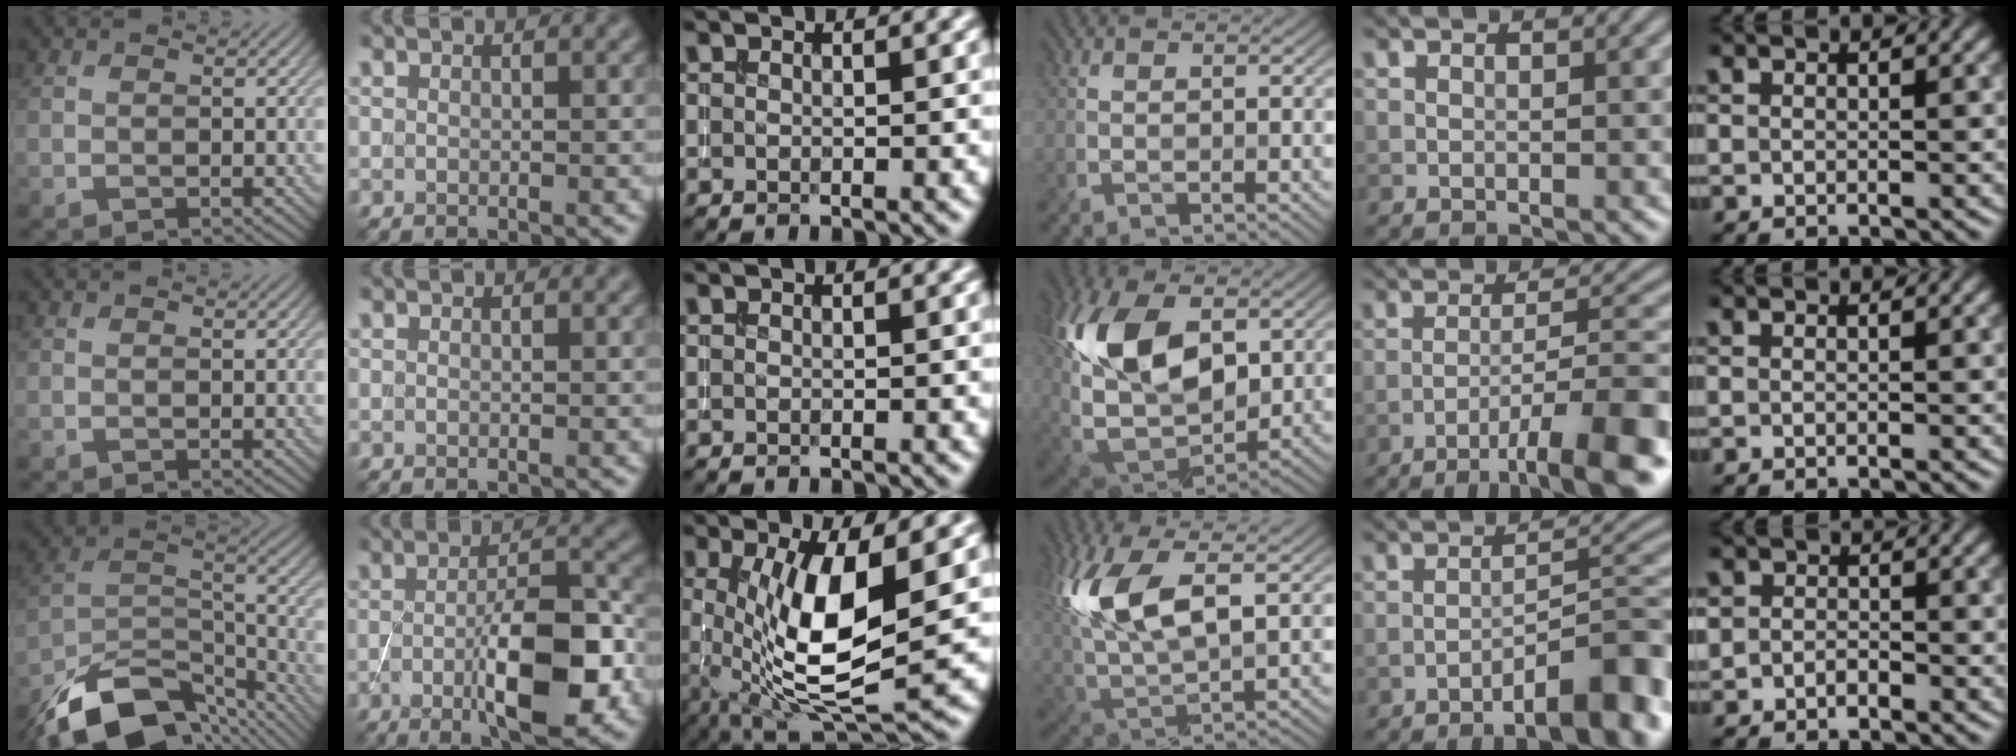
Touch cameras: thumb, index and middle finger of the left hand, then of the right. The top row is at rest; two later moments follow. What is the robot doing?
{"motion": "extract", "object": "backpack"}